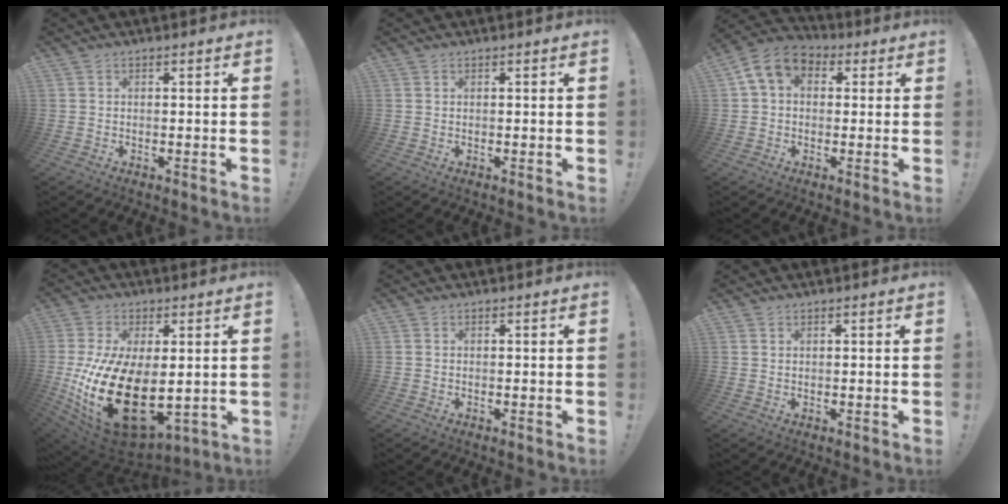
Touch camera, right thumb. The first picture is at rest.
{"total": 0.0}
{"total": 9.8, "force": [2.9, 7.1, 6.2], "torque": [-0.099, 0.007, 0.063]}
{"total": 25.9, "force": [-3.1, 14.8, 21.0], "torque": [-0.395, -0.002, -0.030]}
{"total": 0.0}
{"total": 0.8, "force": [0.6, 0.4, 0.2], "torque": [0.004, -0.003, 0.011]}